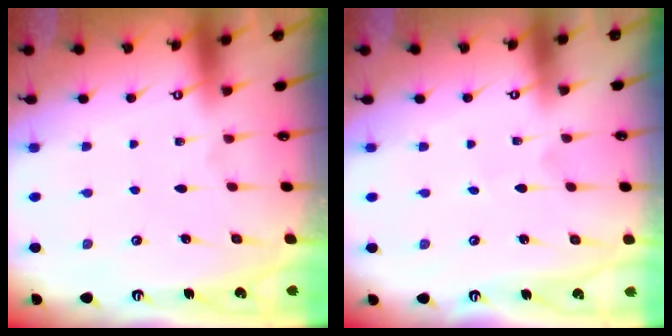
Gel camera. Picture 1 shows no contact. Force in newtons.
{"total": 0.7, "press": 0.7, "slide": 0.0}